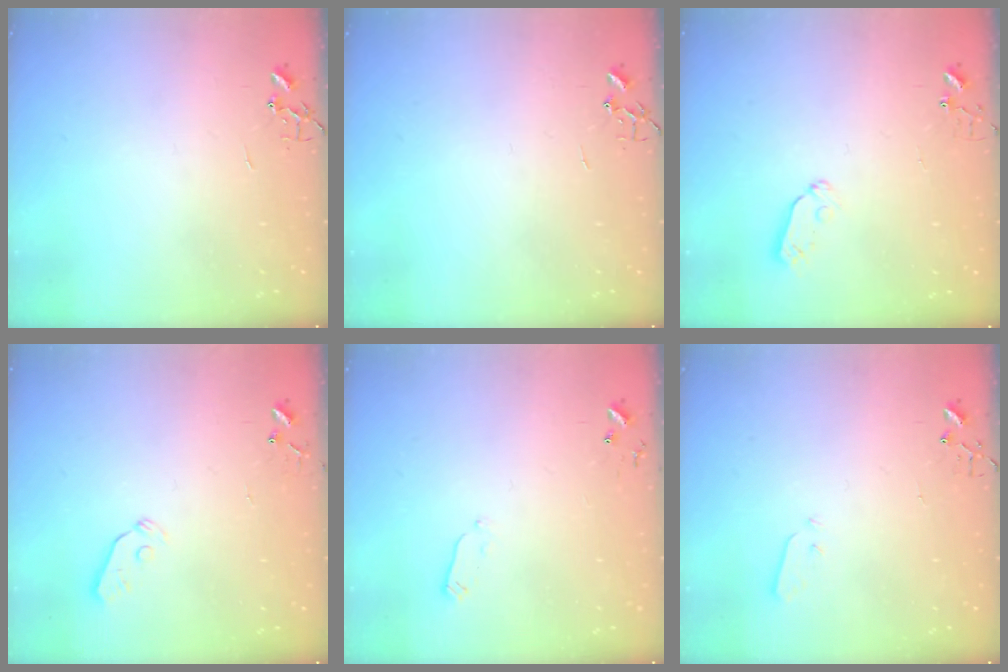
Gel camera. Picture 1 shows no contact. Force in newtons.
{"total": 0.0}
{"total": 3.6, "press": 3.5, "slide": 0.5}
{"total": 3.3, "press": 3.2, "slide": 0.7}
{"total": 3.5, "press": 3.4, "slide": 0.9}
{"total": 2.9, "press": 2.8, "slide": 0.7}